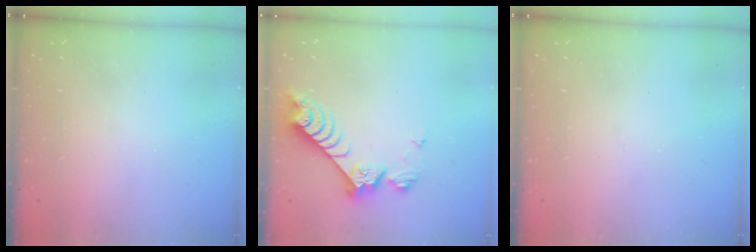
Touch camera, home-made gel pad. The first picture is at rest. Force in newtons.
{"total": 8.6, "press": 8.6, "slide": 0.2}
{"total": 0.0}